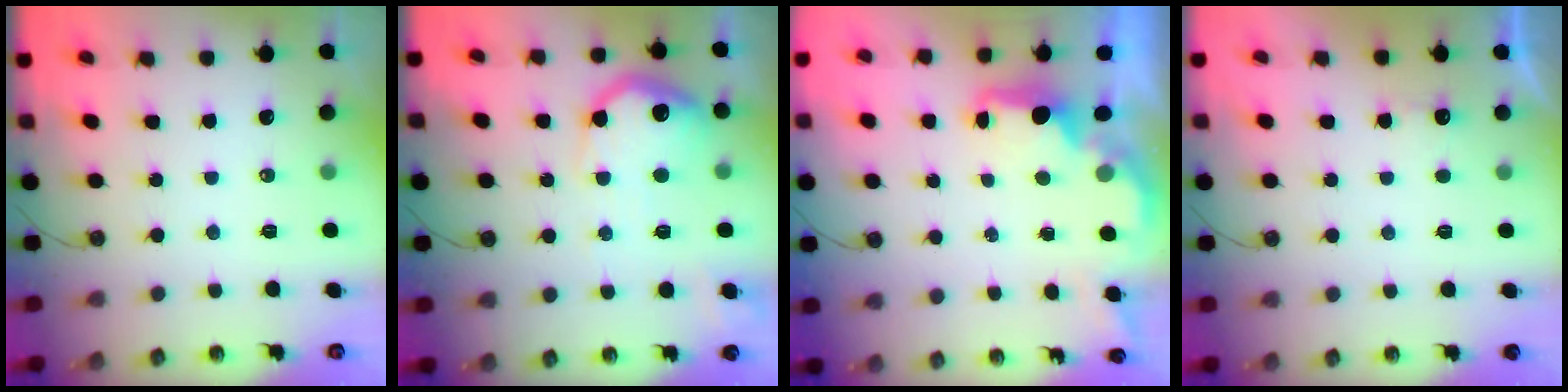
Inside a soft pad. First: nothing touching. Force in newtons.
{"total": 17.7, "press": 17.7, "slide": 1.1}
{"total": 1.8, "press": 1.7, "slide": 0.6}
{"total": 1.9, "press": 1.8, "slide": 0.8}